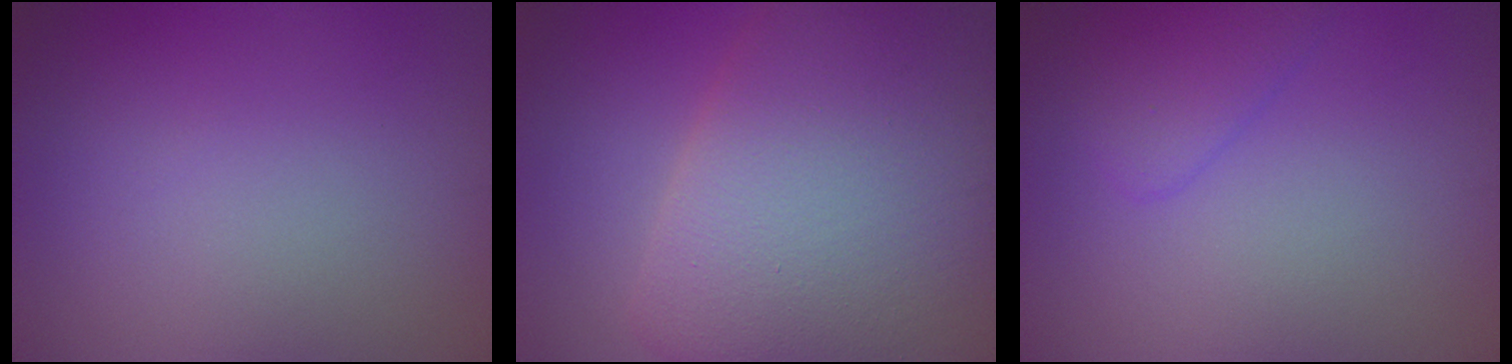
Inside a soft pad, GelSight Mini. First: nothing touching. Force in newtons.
{"total": 14.0, "press": 14.0, "slide": 0.4}
{"total": 2.2, "press": 2.1, "slide": 0.2}